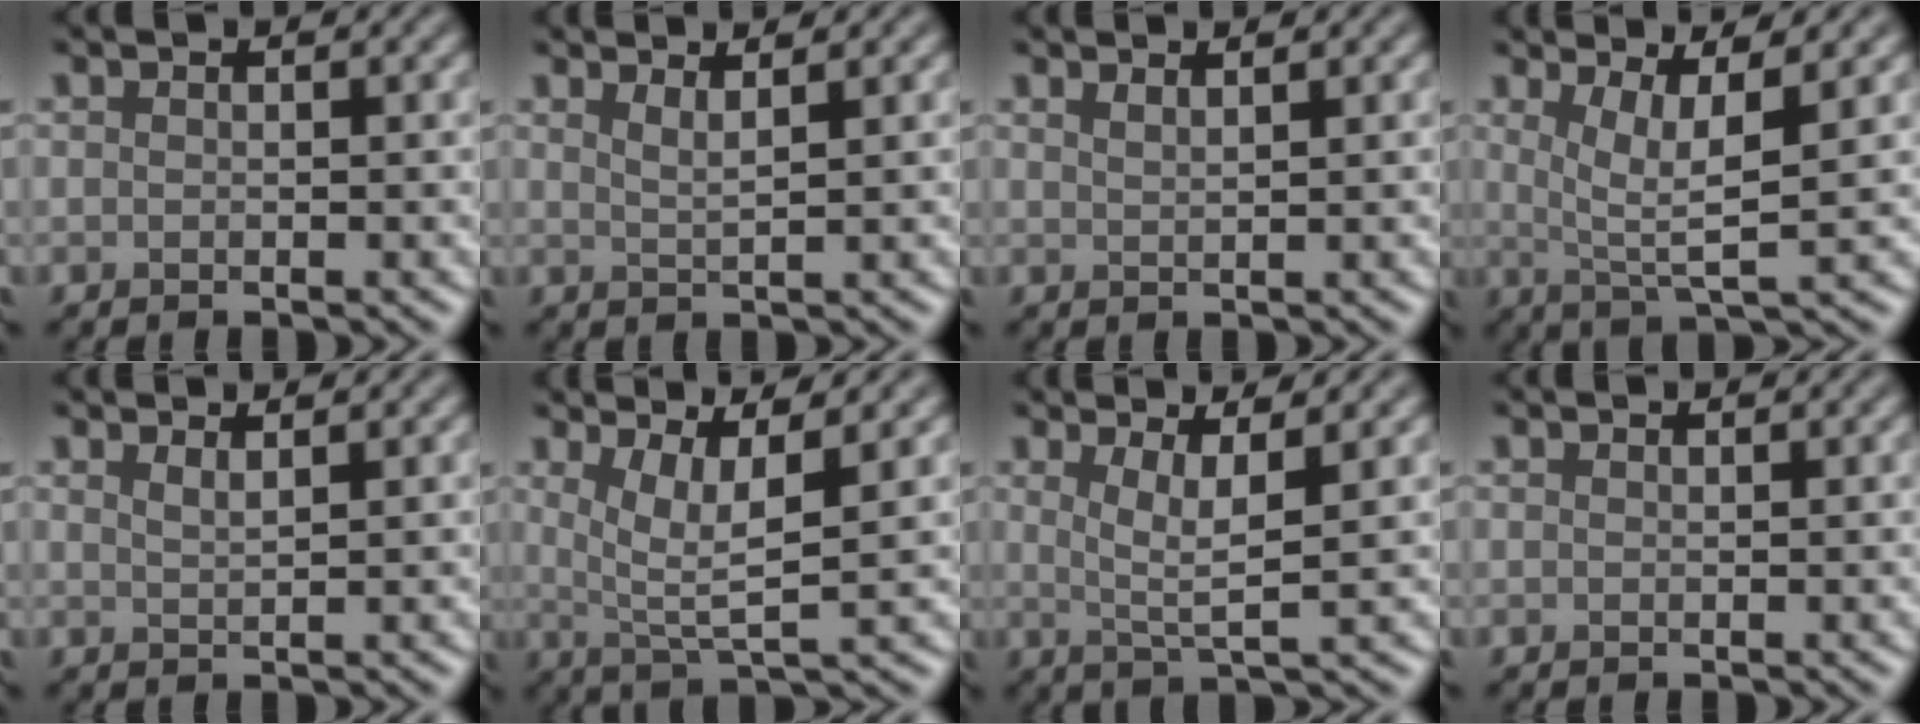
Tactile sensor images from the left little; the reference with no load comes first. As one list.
[{"total": 1.8, "force": [1.3, 0.5, 1.2], "torque": [-0.008, 0.000, 0.017]}, {"total": 1.3, "force": [1.0, 0.4, 0.7], "torque": [-0.002, 0.000, 0.011]}, {"total": 4.6, "force": [1.4, 0.9, 4.3], "torque": [-0.073, -0.005, 0.028]}, {"total": 1.3, "force": [1.0, 0.4, 0.7], "torque": [-0.005, 0.001, 0.015]}, {"total": 4.6, "force": [1.7, 1.0, 4.2], "torque": [-0.074, -0.005, 0.033]}, {"total": 3.5, "force": [1.2, 0.6, 3.2], "torque": [-0.057, -0.008, 0.024]}, {"total": 0.0}]